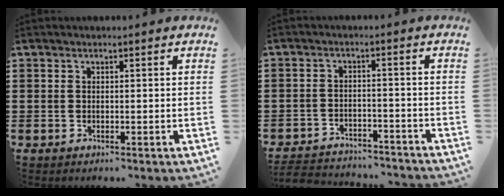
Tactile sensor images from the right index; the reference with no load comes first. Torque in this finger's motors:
{"motor_torque": [-1.40, 0.62, -1.05, -0.21]}